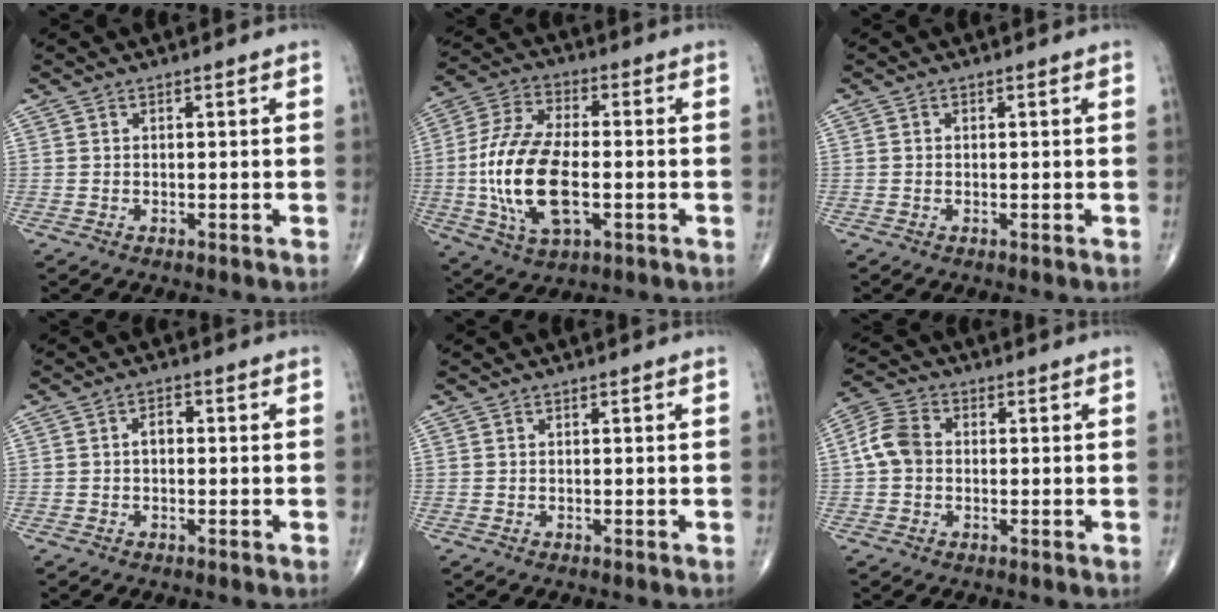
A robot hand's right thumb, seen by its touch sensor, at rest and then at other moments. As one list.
[{"total": 17.5, "force": [-2.5, 8.6, 15.1], "torque": [-0.304, 0.011, -0.042]}, {"total": 0.0}, {"total": 2.3, "force": [-0.1, 1.5, 1.7], "torque": [-0.019, 0.011, -0.006]}, {"total": 0.0}, {"total": 6.3, "force": [0.0, 4.9, 4.0], "torque": [-0.077, 0.019, -0.011]}]